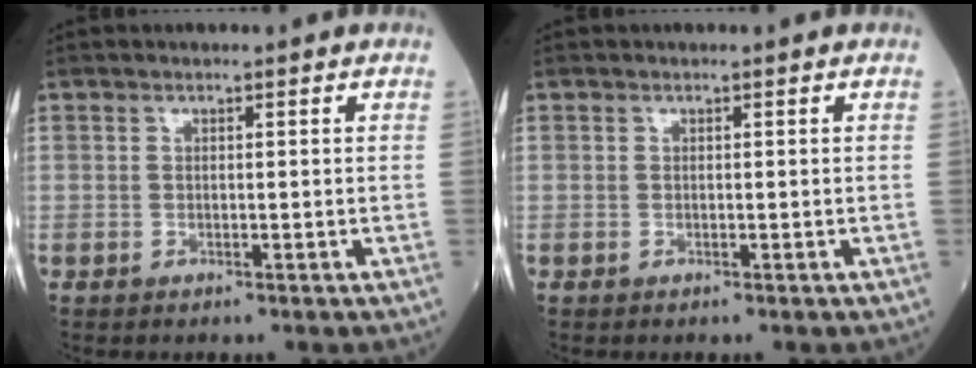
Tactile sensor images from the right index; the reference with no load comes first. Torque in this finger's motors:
{"motor_torque": [0.00, 0.00, 0.00, 0.00]}